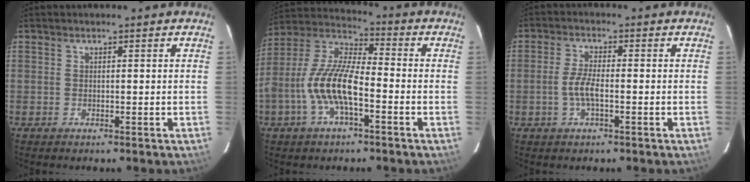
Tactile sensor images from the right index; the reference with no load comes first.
{"total": 13.1, "force": [-4.3, 4.6, 11.5], "torque": [-0.242, 0.003, -0.083]}
{"total": 2.6, "force": [-0.8, 0.7, 2.4], "torque": [-0.050, 0.000, -0.015]}